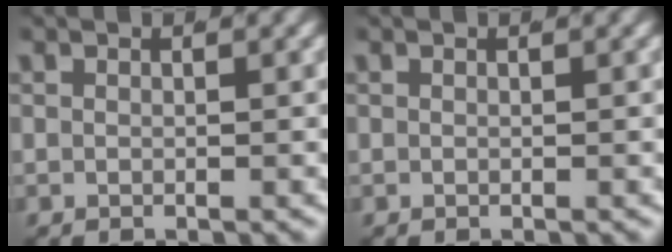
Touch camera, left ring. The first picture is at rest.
{"total": 0.0}